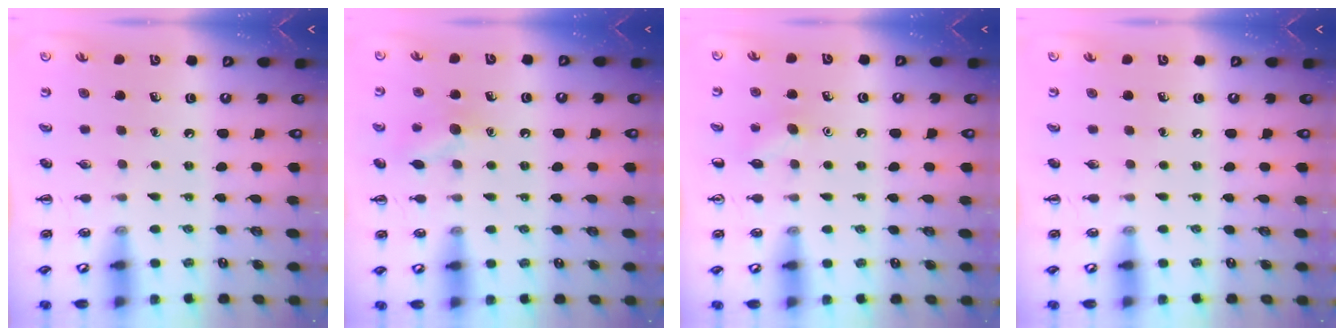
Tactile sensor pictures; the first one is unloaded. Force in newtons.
{"total": 8.6, "press": 8.5, "slide": 1.4}
{"total": 5.7, "press": 5.4, "slide": 1.6}
{"total": 0.0}